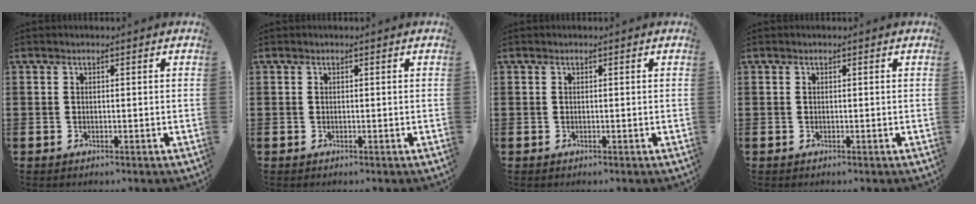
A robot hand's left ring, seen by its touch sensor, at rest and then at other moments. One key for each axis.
{"total": 0.0}
{"total": 0.0}
{"total": 0.0}